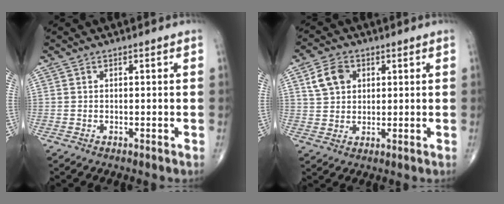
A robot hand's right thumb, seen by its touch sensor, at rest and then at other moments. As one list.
[{"total": 6.5, "force": [2.4, 4.9, 3.5], "torque": [-0.048, -0.002, 0.044]}]